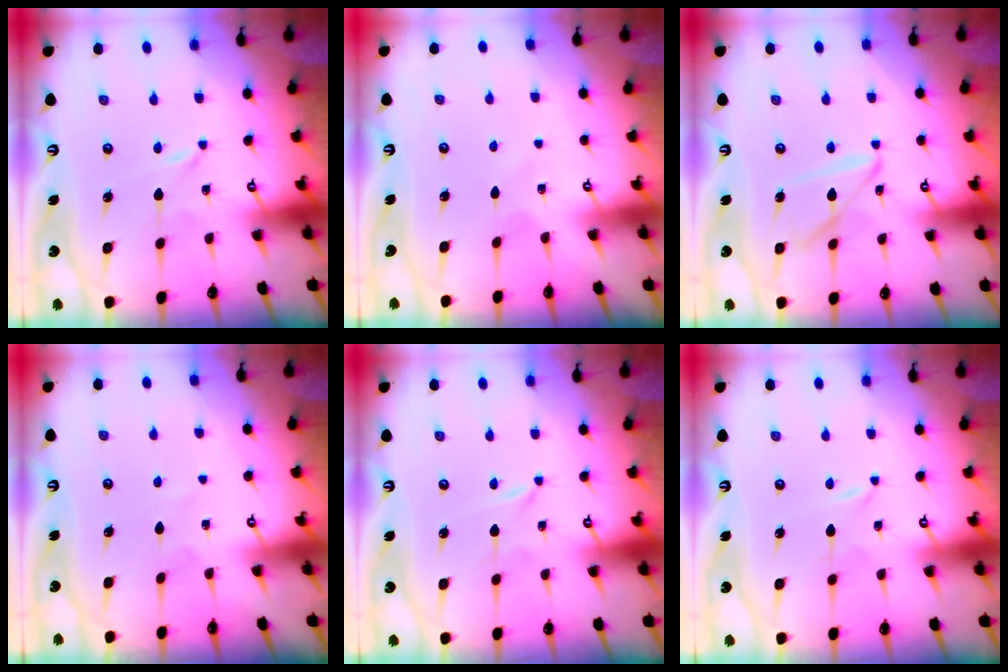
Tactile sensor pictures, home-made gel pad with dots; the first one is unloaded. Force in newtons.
{"total": 1.4, "press": 1.4, "slide": 0.2}
{"total": 9.9, "press": 9.9, "slide": 0.8}
{"total": 1.5, "press": 1.5, "slide": 0.3}
{"total": 0.0}
{"total": 2.0, "press": 2.0, "slide": 0.3}